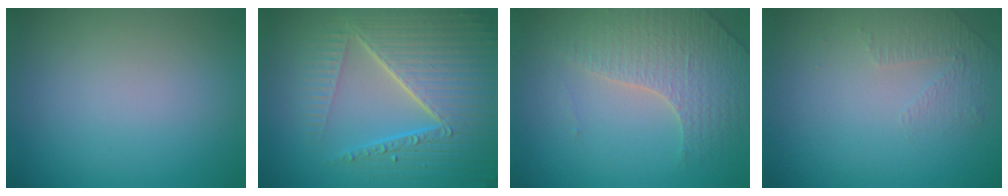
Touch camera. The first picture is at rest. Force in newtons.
{"total": 8.8, "press": 6.2, "slide": 6.2}
{"total": 3.6, "press": 3.4, "slide": 1.0}
{"total": 1.4, "press": 0.8, "slide": 1.1}